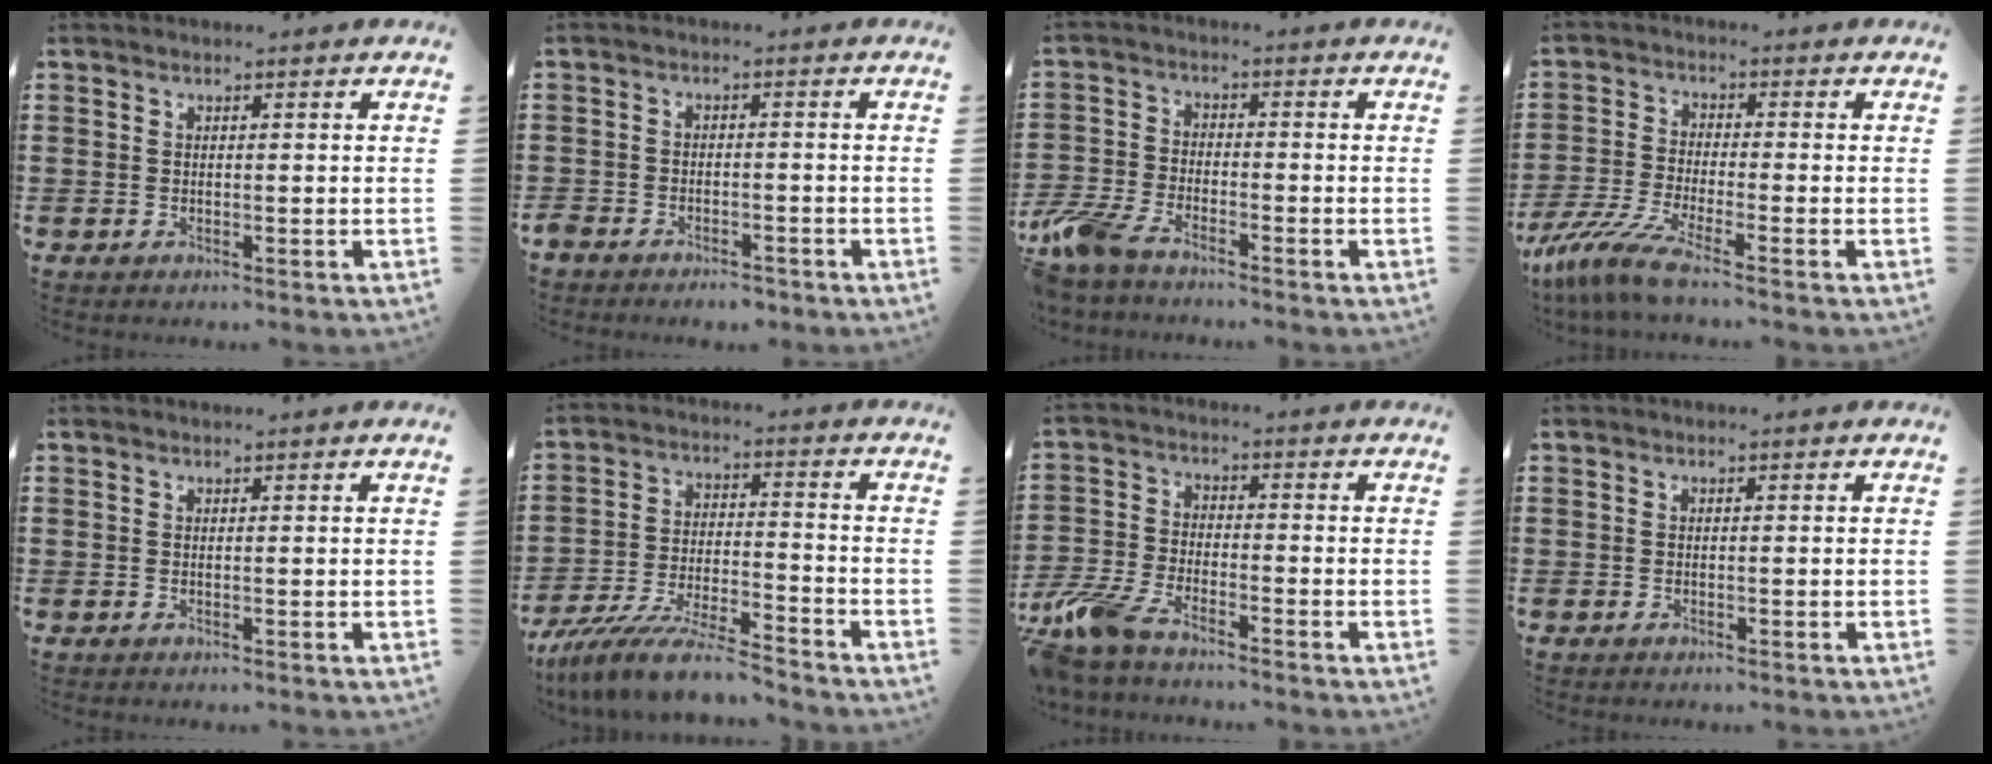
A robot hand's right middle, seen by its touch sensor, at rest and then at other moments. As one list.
[{"total": 2.8, "force": [-2.7, 0.7, 0.0], "torque": [-0.014, -0.003, -0.060]}, {"total": 6.0, "force": [-5.1, 1.6, 2.9], "torque": [-0.086, -0.006, -0.105]}, {"total": 6.3, "force": [-5.1, 0.1, 3.8], "torque": [-0.103, -0.026, -0.105]}, {"total": 0.0}, {"total": 9.6, "force": [-8.7, 0.5, 4.1], "torque": [-0.083, 0.006, -0.169]}, {"total": 6.7, "force": [-5.7, 1.5, 3.3], "torque": [-0.100, -0.010, -0.116]}, {"total": 0.0}]